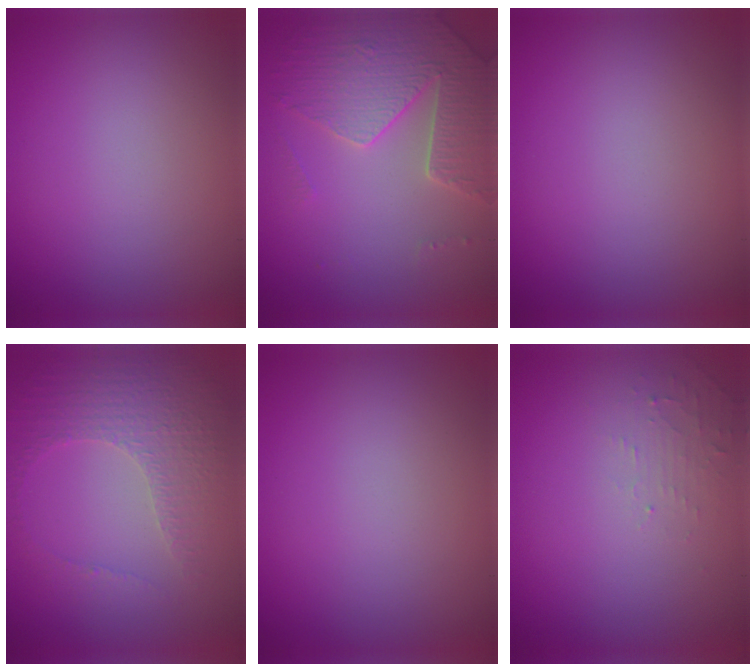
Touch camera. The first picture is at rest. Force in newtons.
{"total": 4.5, "press": 4.2, "slide": 1.5}
{"total": 0.0}
{"total": 4.4, "press": 3.1, "slide": 3.1}
{"total": 0.0}
{"total": 1.2, "press": 1.2, "slide": 0.3}